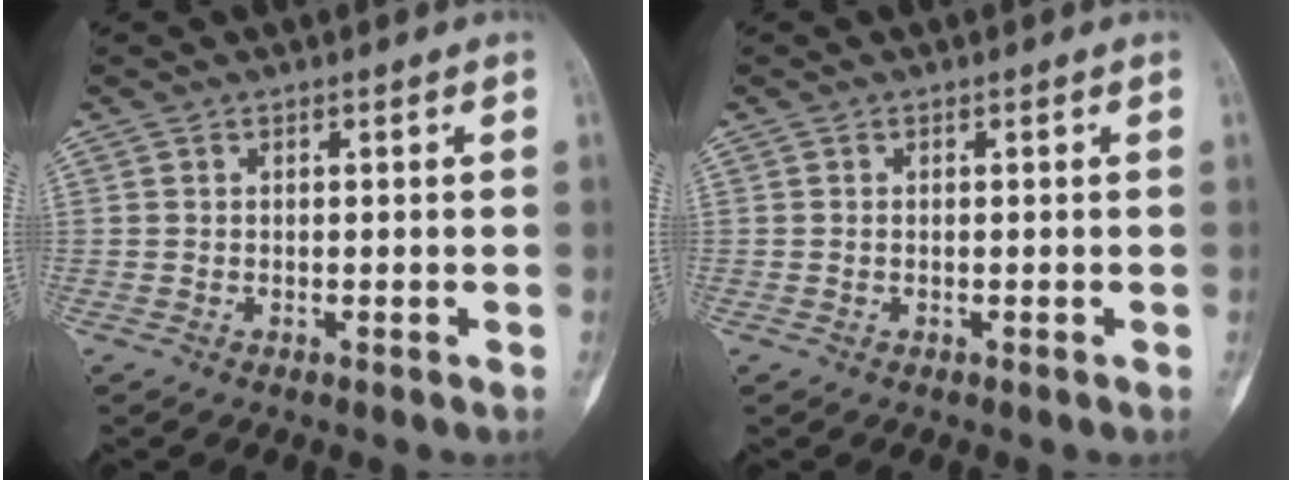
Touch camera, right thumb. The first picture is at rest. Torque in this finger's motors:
{"motor_torque": [-0.39, -0.06, 0.21, 0.04, -0.04]}